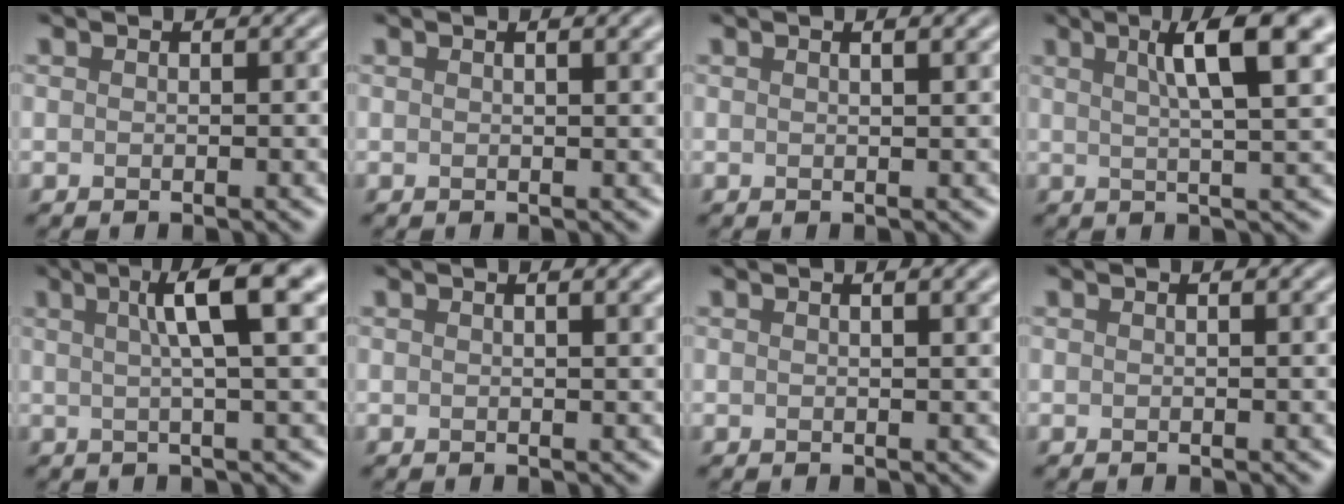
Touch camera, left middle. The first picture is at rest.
{"total": 2.8, "force": [1.3, 1.1, 2.1], "torque": [-0.010, 0.000, -0.004]}
{"total": 2.5, "force": [1.3, 1.1, 1.9], "torque": [-0.007, -0.003, -0.008]}
{"total": 7.2, "force": [2.9, 1.5, 6.4], "torque": [-0.073, 0.006, 0.039]}
{"total": 6.5, "force": [2.1, 1.1, 6.1], "torque": [-0.074, 0.011, 0.026]}
{"total": 3.4, "force": [1.6, 1.4, 2.6], "torque": [-0.008, 0.004, -0.004]}
{"total": 3.3, "force": [1.6, 1.4, 2.5], "torque": [-0.008, 0.003, -0.006]}
{"total": 1.0, "force": [0.4, 0.3, 0.8], "torque": [-0.009, -0.003, -0.002]}